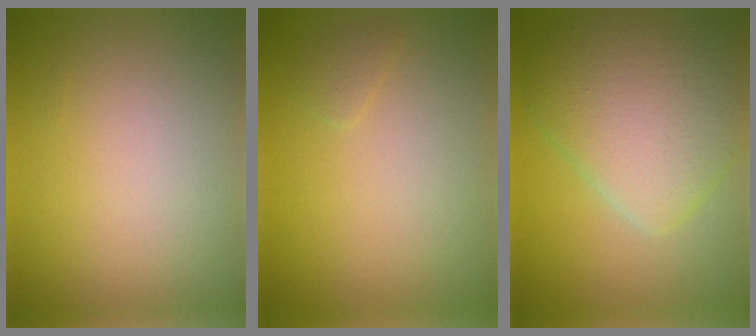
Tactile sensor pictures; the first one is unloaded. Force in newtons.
{"total": 0.8, "press": 0.8, "slide": 0.1}
{"total": 8.0, "press": 8.0, "slide": 0.3}